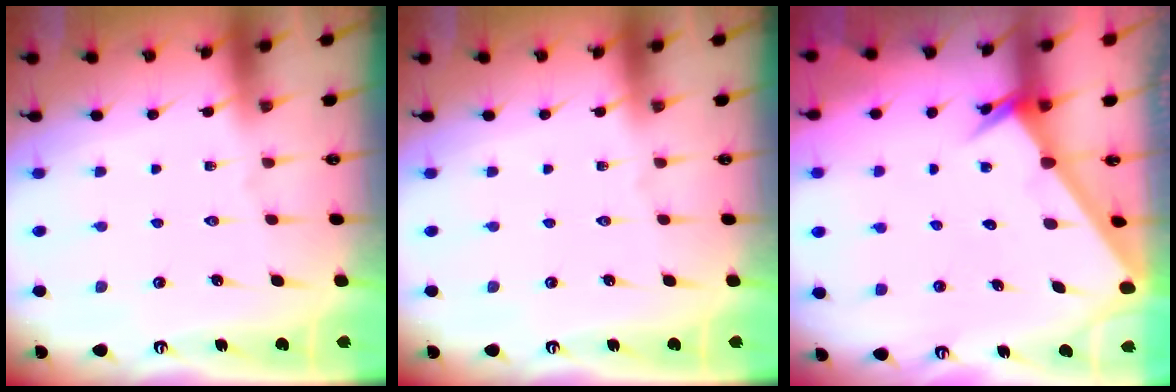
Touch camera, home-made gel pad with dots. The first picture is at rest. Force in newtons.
{"total": 0.0}
{"total": 2.5, "press": 2.5, "slide": 0.2}